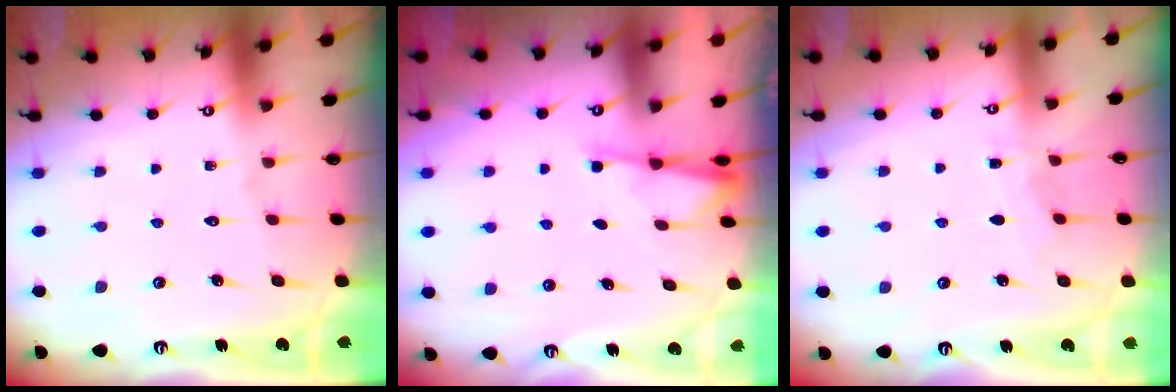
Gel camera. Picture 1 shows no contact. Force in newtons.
{"total": 1.9, "press": 1.9, "slide": 0.3}
{"total": 4.6, "press": 4.6, "slide": 0.5}